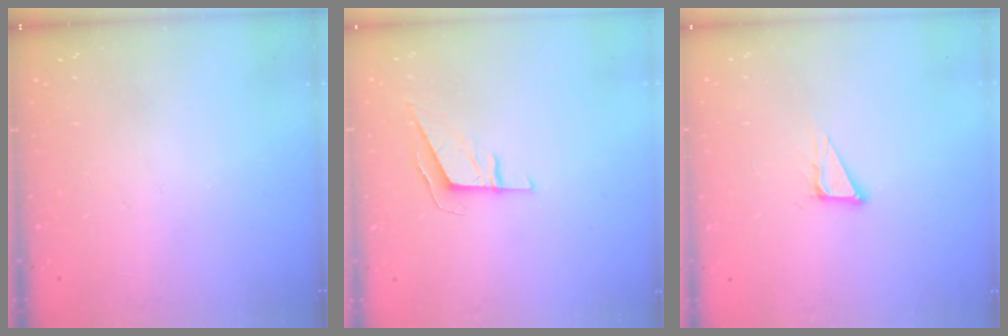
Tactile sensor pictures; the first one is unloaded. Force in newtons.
{"total": 5.9, "press": 5.7, "slide": 1.3}
{"total": 5.0, "press": 5.0, "slide": 0.2}